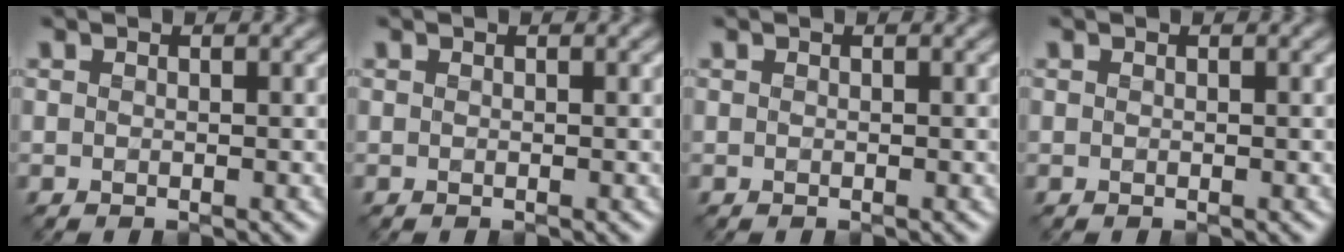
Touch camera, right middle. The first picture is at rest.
{"total": 0.0}
{"total": 0.0}
{"total": 0.0}